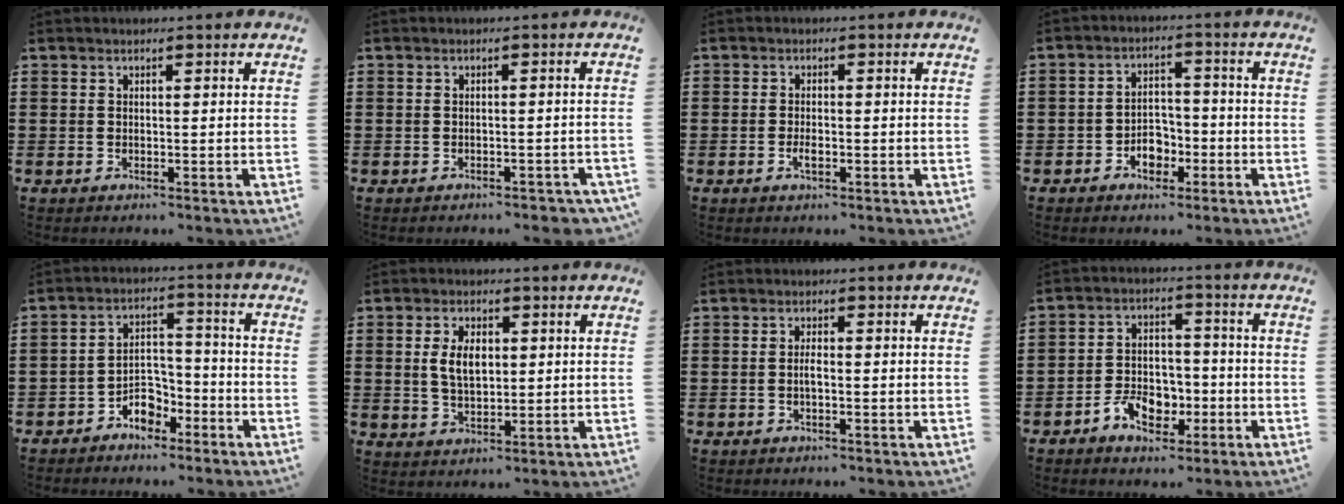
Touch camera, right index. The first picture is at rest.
{"total": 1.2, "force": [-1.1, 0.2, 0.4], "torque": [-0.012, -0.003, -0.023]}
{"total": 1.9, "force": [-0.7, 0.7, 1.6], "torque": [-0.029, -0.001, -0.011]}
{"total": 4.3, "force": [-2.4, 3.0, 1.9], "torque": [-0.028, 0.005, -0.046]}
{"total": 4.8, "force": [-3.6, 2.8, 1.6], "torque": [-0.030, 0.016, -0.069]}
{"total": 5.2, "force": [0.6, 3.0, 4.2], "torque": [-0.087, 0.005, 0.005]}
{"total": 1.6, "force": [-0.3, 0.4, 1.5], "torque": [-0.036, 0.000, -0.009]}
{"total": 7.1, "force": [-3.3, 4.8, 4.1], "torque": [-0.071, 0.013, -0.060]}